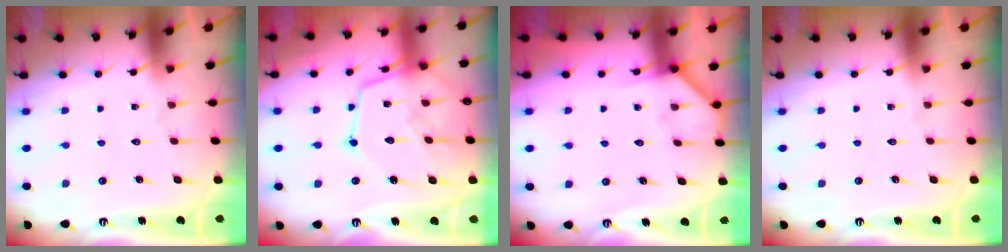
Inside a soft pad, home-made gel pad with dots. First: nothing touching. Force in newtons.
{"total": 15.8, "press": 15.8, "slide": 1.4}
{"total": 4.0, "press": 3.9, "slide": 0.6}
{"total": 0.0}